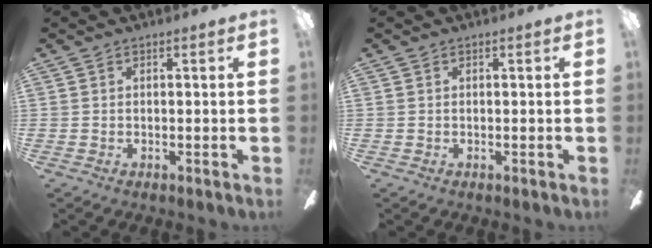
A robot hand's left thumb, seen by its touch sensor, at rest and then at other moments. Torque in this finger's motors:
{"motor_torque": [0.00, 0.00, -0.17, 0.16, 0.00]}